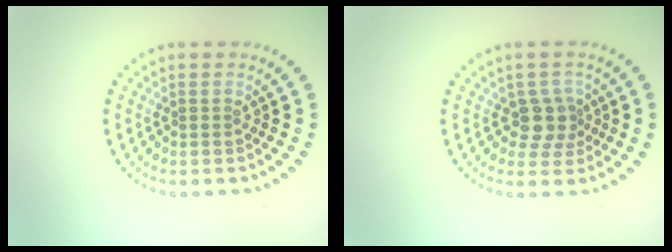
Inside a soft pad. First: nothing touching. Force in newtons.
{"total": 2.6, "press": 2.2, "slide": 1.5}